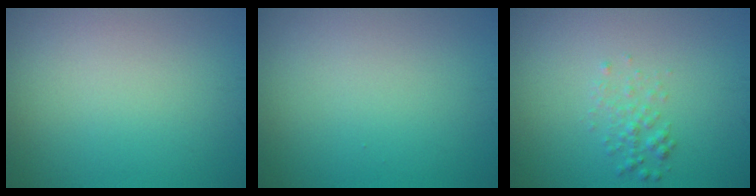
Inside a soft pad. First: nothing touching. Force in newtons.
{"total": 0.0}
{"total": 1.4, "press": 1.4, "slide": 0.0}